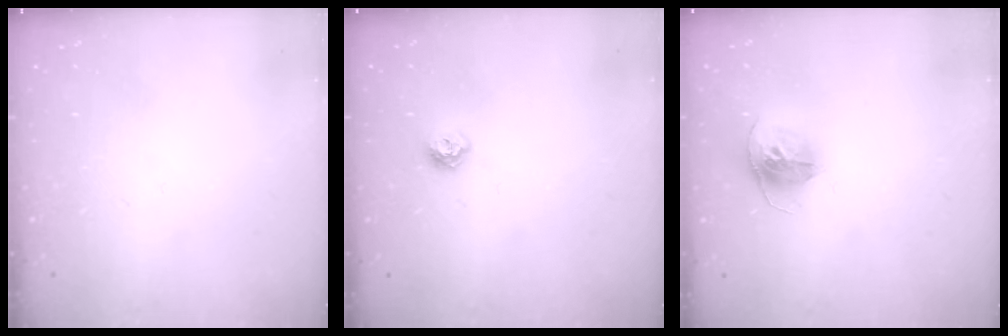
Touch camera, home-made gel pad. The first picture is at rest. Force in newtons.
{"total": 6.8, "press": 6.7, "slide": 1.0}
{"total": 12.0, "press": 12.0, "slide": 1.2}